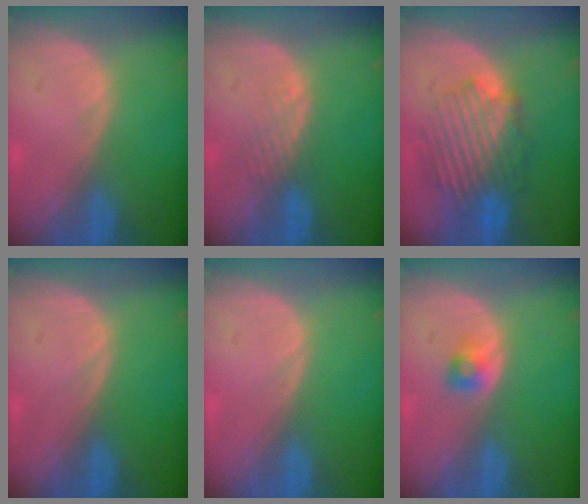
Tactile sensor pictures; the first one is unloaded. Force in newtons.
{"total": 2.2, "press": 2.2, "slide": 0.2}
{"total": 8.9, "press": 8.8, "slide": 1.5}
{"total": 0.0}
{"total": 0.5, "press": 0.0, "slide": 0.5}
{"total": 2.2, "press": 2.1, "slide": 0.3}